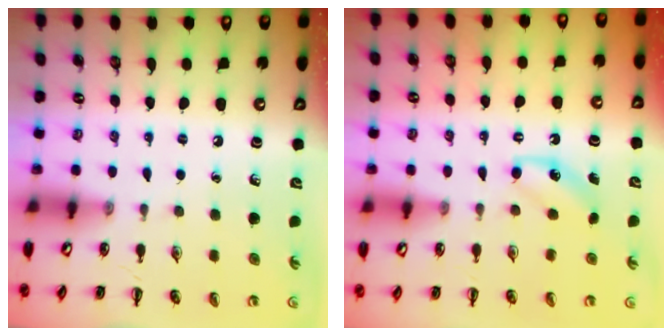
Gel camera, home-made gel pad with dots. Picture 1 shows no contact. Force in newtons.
{"total": 3.9, "press": 3.8, "slide": 1.0}